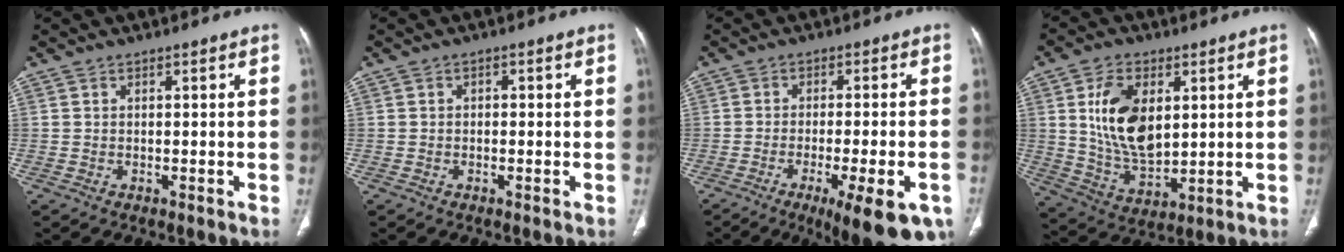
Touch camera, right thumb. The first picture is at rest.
{"total": 1.0, "force": [-0.1, 0.8, 0.6], "torque": [-0.001, 0.003, -0.007]}
{"total": 15.8, "force": [-8.4, 4.2, 12.8], "torque": [-0.137, 0.003, -0.115]}
{"total": 14.1, "force": [3.3, 8.3, 10.9], "torque": [-0.180, -0.020, 0.071]}